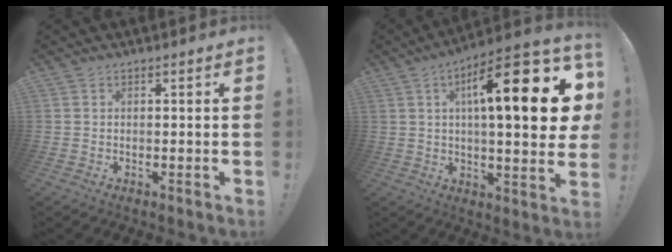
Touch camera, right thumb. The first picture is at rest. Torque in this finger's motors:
{"motor_torque": [1.11, 3.22, 1.48, 1.29, 0.26]}